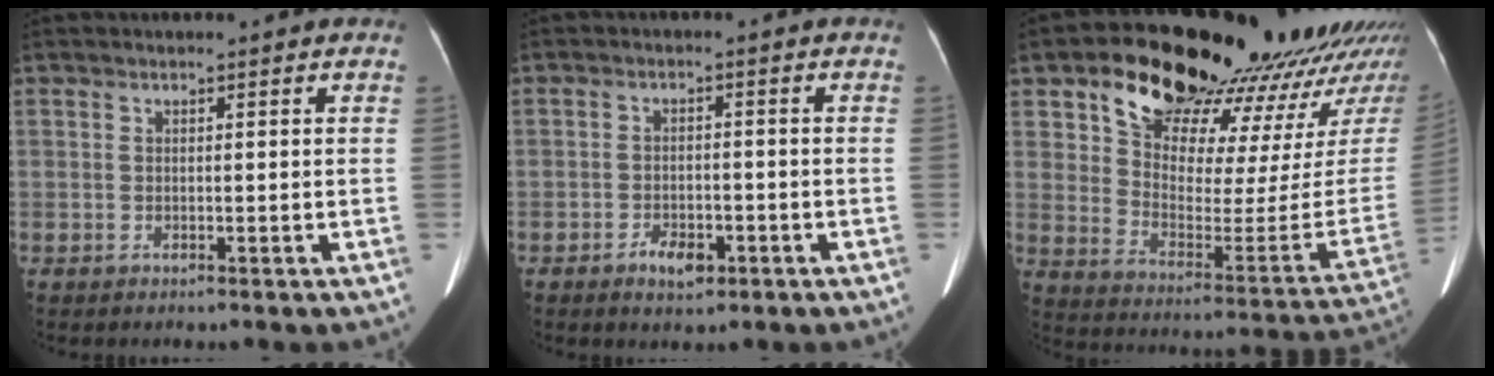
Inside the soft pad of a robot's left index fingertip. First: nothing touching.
{"total": 3.4, "force": [-2.0, 1.8, 2.1], "torque": [-0.038, 0.001, -0.028]}
{"total": 26.0, "force": [20.6, 8.6, 13.3], "torque": [-0.182, -0.013, 0.279]}